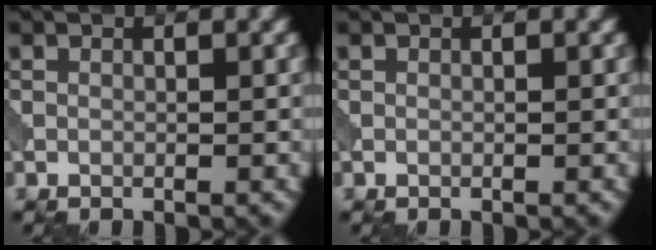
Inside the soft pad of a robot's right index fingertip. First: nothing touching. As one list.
[{"total": 0.0}]